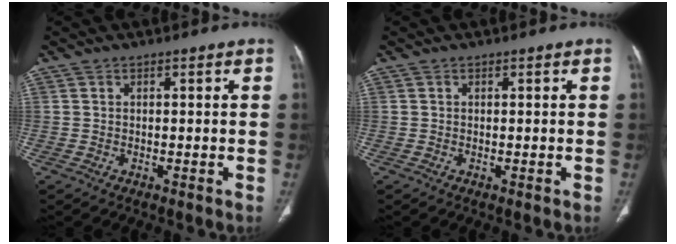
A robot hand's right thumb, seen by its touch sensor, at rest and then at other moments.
{"total": 0.0}